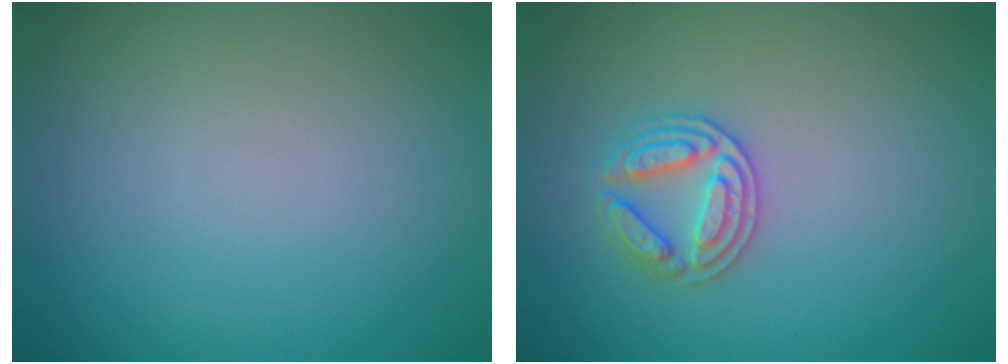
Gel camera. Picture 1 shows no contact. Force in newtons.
{"total": 2.7, "press": 2.7, "slide": 0.4}